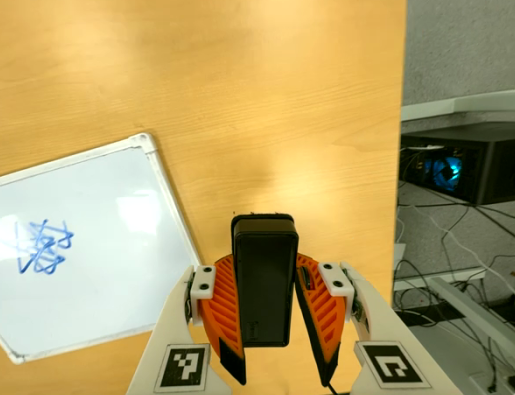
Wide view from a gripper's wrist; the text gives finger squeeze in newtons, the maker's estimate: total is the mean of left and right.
{"total": 8.7, "left": 7.0, "right": 10.4}